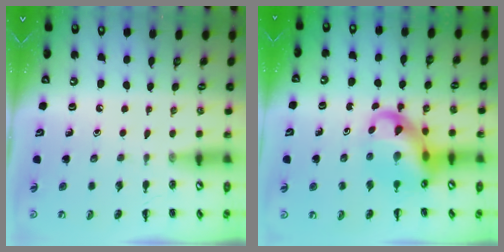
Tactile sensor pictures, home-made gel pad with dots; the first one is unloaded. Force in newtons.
{"total": 12.6, "press": 12.1, "slide": 3.4}